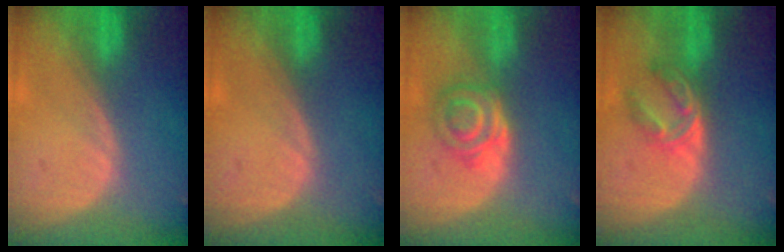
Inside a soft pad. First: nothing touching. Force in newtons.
{"total": 0.0}
{"total": 5.5, "press": 5.2, "slide": 1.7}
{"total": 6.0, "press": 5.0, "slide": 3.3}